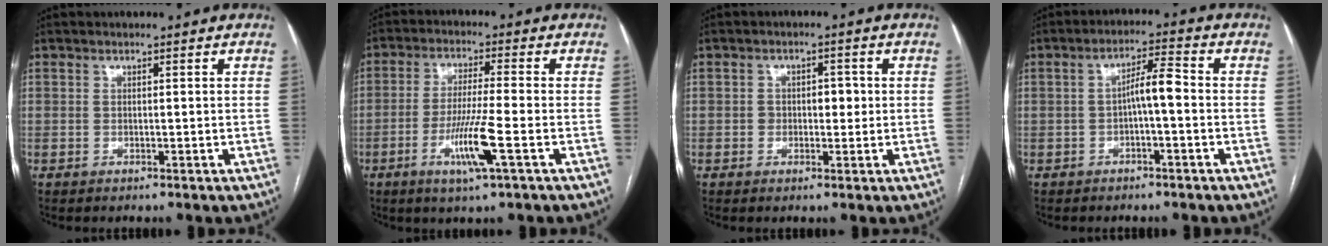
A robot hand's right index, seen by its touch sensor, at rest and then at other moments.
{"total": 8.5, "force": [-3.1, -0.4, 7.9], "torque": [-0.153, -0.014, -0.060]}
{"total": 3.3, "force": [0.1, 2.2, 2.5], "torque": [-0.033, 0.012, 0.002]}
{"total": 4.6, "force": [-0.7, 0.6, 4.5], "torque": [-0.074, 0.017, -0.010]}